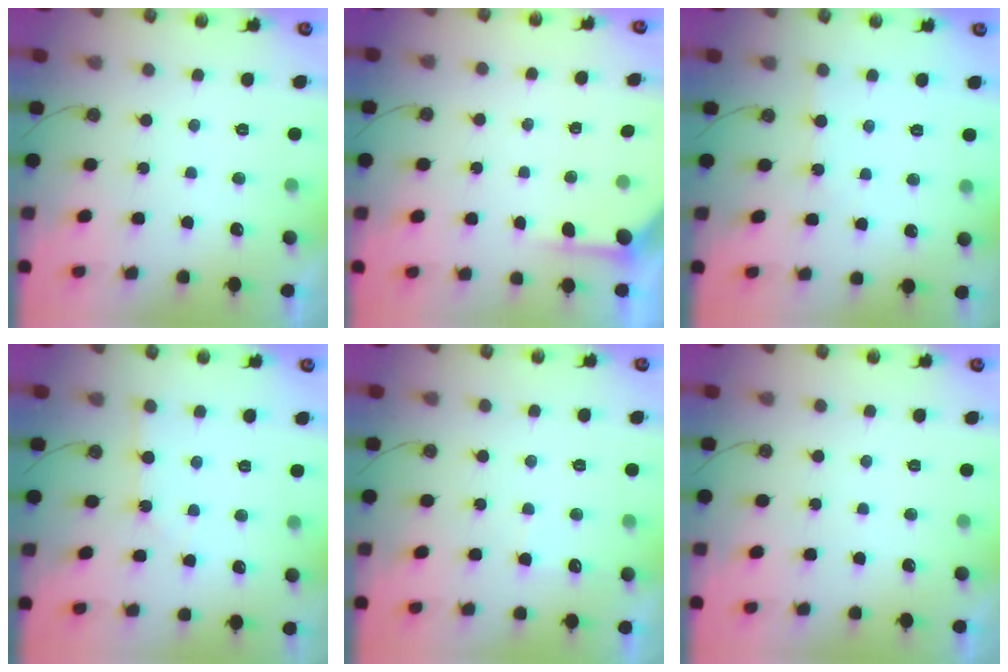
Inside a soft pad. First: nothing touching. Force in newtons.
{"total": 2.8, "press": 2.7, "slide": 0.3}
{"total": 1.5, "press": 1.5, "slide": 0.2}
{"total": 1.3, "press": 1.2, "slide": 0.2}
{"total": 3.8, "press": 3.8, "slide": 0.5}
{"total": 0.0}